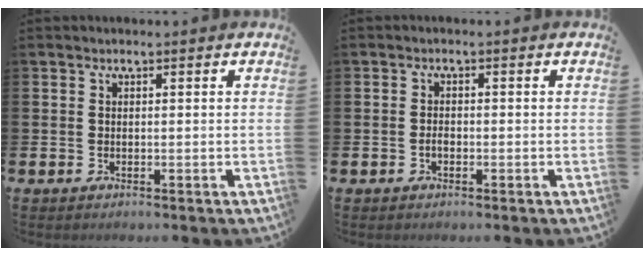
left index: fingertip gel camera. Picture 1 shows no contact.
{"total": 1.1, "force": [-0.4, 0.6, 0.7], "torque": [-0.012, 0.000, -0.010]}